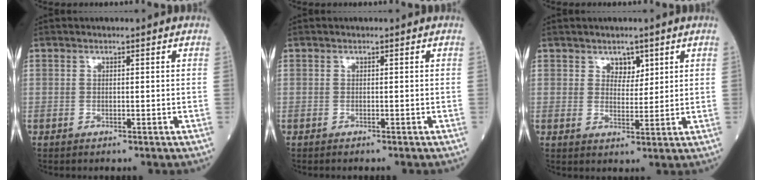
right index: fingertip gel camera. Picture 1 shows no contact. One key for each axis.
{"total": 1.4, "fx": -1.3, "fy": 0.0, "fz": 0.6, "tx": -0.006, "ty": 0.001, "tz": -0.016}
{"total": 2.9, "fx": 1.8, "fy": 1.8, "fz": 1.5, "tx": -0.016, "ty": -0.001, "tz": 0.031}